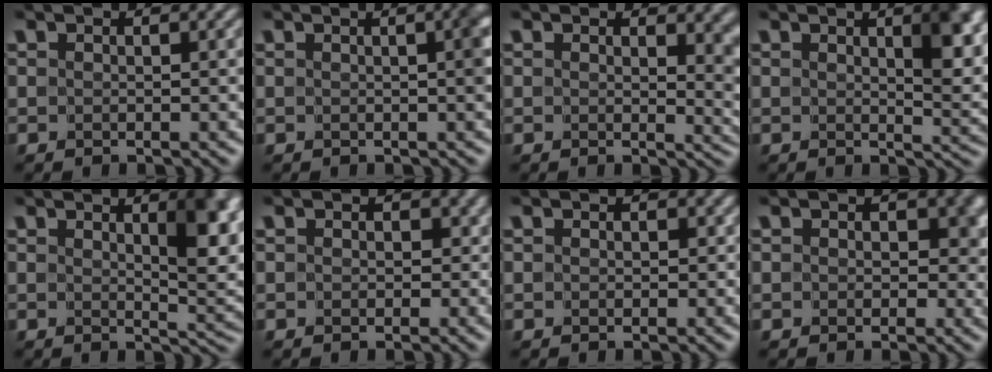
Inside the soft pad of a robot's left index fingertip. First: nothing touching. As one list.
[{"total": 1.8, "force": [0.1, 0.1, 1.8], "torque": [-0.018, 0.006, 0.001]}, {"total": 4.1, "force": [1.1, 2.5, 3.1], "torque": [-0.021, -0.010, 0.017]}, {"total": 4.3, "force": [1.6, 1.6, 3.7], "torque": [-0.046, -0.008, 0.029]}, {"total": 5.1, "force": [1.9, 1.6, 4.4], "torque": [-0.051, -0.008, 0.034]}, {"total": 2.7, "force": [0.2, 2.4, 1.2], "torque": [0.014, 0.006, -0.010]}, {"total": 1.0, "force": [0.1, 1.0, 0.3], "torque": [0.009, 0.001, -0.005]}, {"total": 3.8, "force": [0.2, 3.0, 2.4], "torque": [0.000, 0.003, -0.006]}]